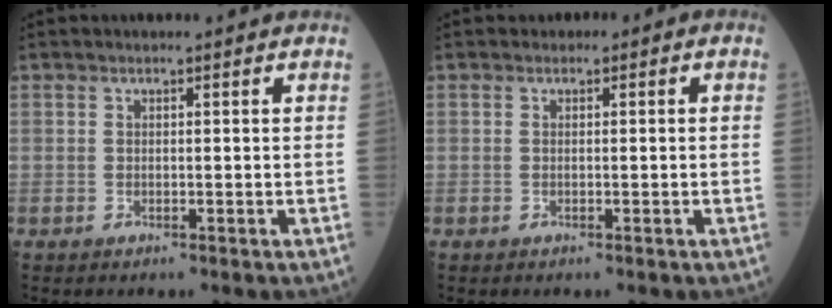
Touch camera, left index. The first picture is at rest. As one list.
[{"total": 0.6, "force": [-0.1, 0.6, 0.2], "torque": [-0.001, 0.003, -0.005]}]